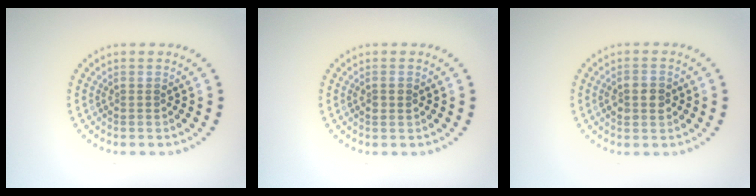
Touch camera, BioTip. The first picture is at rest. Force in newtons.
{"total": 1.0, "press": 1.0, "slide": 0.2}
{"total": 2.8, "press": 2.8, "slide": 0.1}